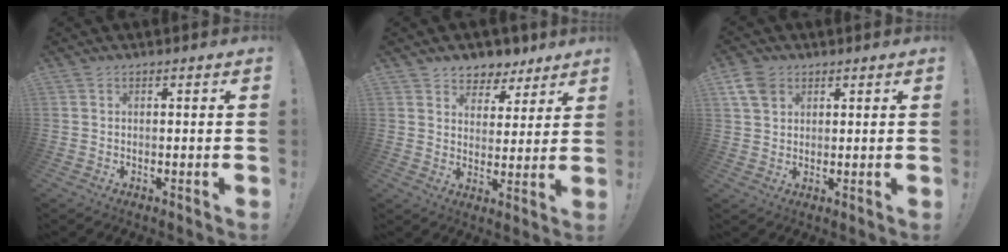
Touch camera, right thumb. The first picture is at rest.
{"total": 6.6, "force": [4.7, 4.6, 1.0], "torque": [-0.005, -0.041, 0.090]}
{"total": 6.3, "force": [3.3, 4.4, 3.1], "torque": [-0.051, -0.006, 0.065]}